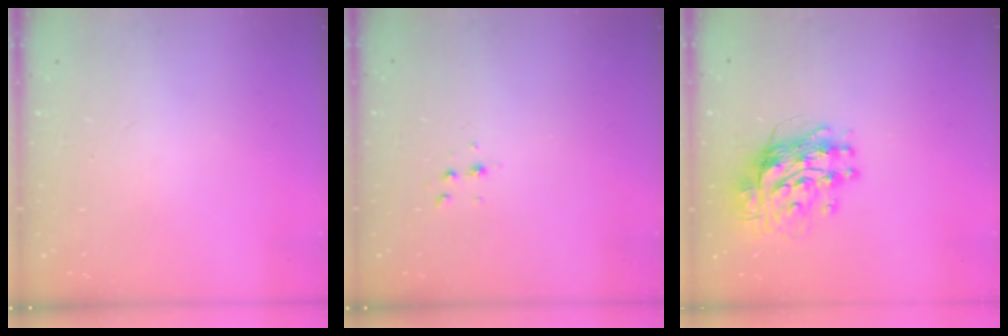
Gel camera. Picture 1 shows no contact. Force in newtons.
{"total": 3.8, "press": 3.7, "slide": 1.1}
{"total": 11.6, "press": 11.6, "slide": 1.2}